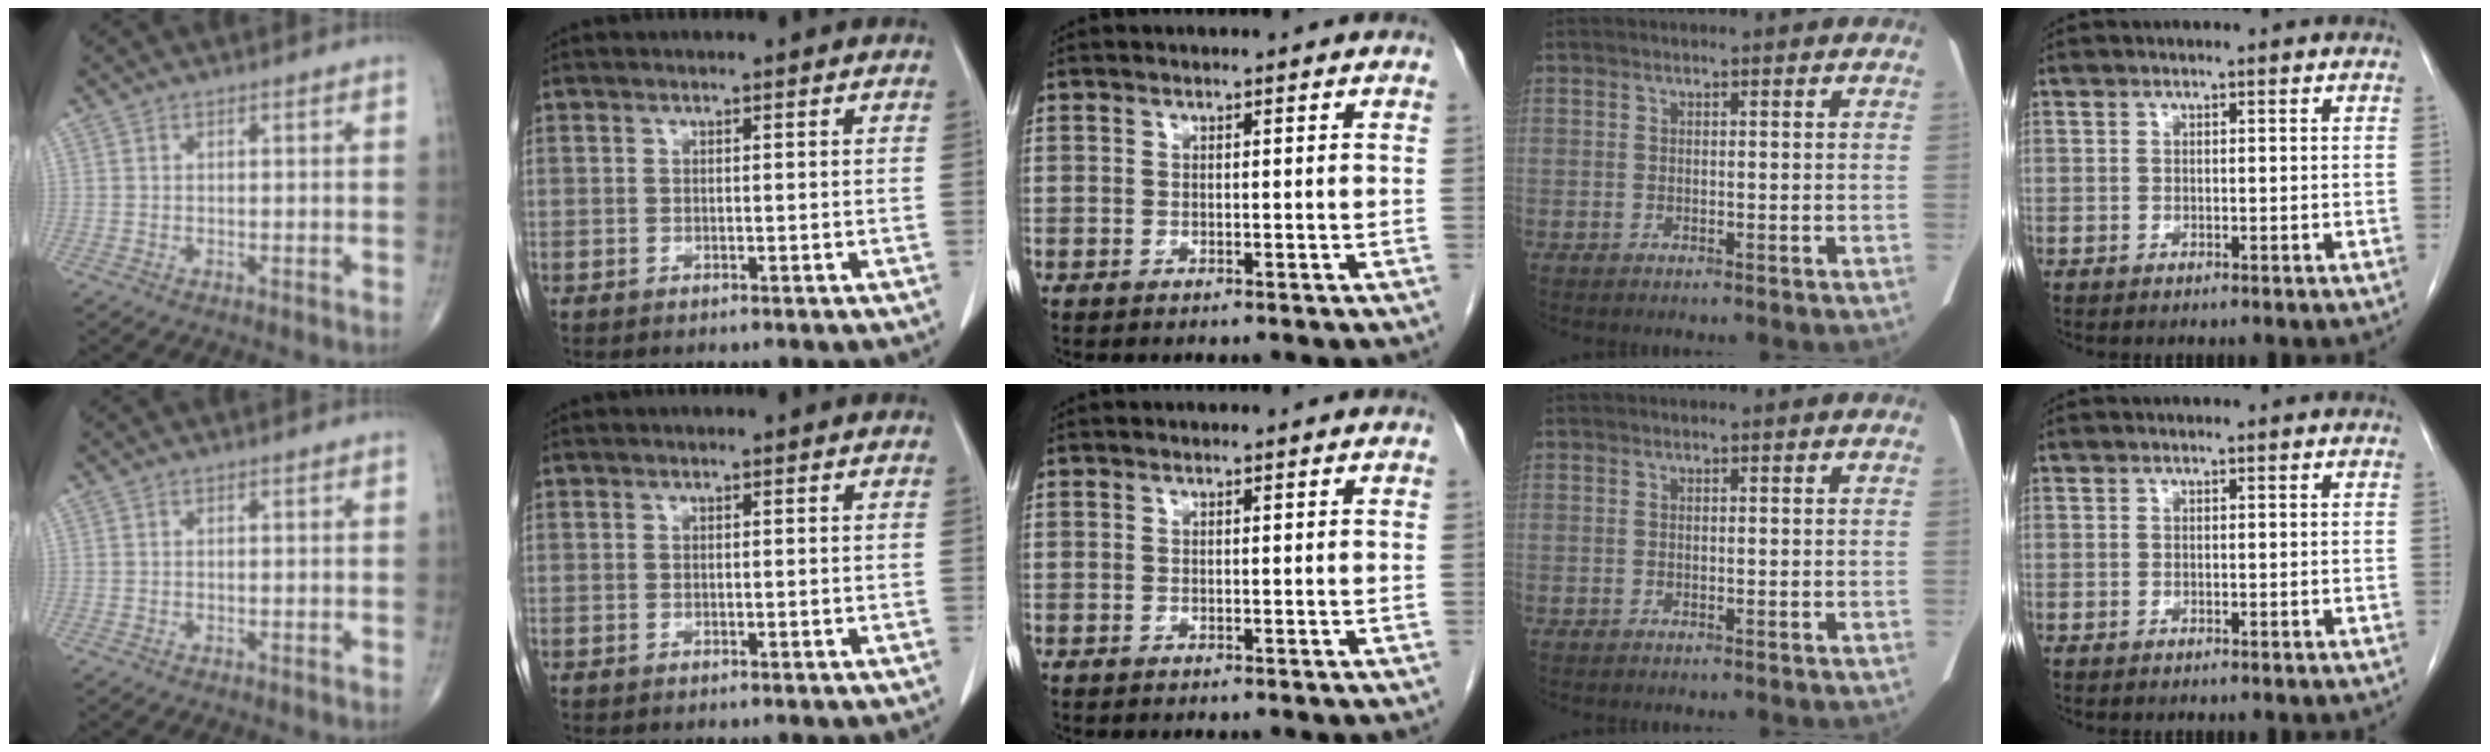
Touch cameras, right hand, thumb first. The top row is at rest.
{}